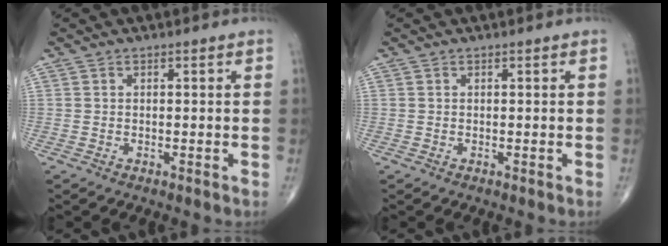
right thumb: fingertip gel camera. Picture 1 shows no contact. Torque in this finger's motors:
{"motor_torque": [0.00, 0.01, 0.00, 0.00, 0.00]}